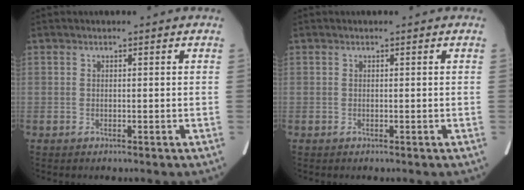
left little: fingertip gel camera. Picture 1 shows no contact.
{"total": 0.0}